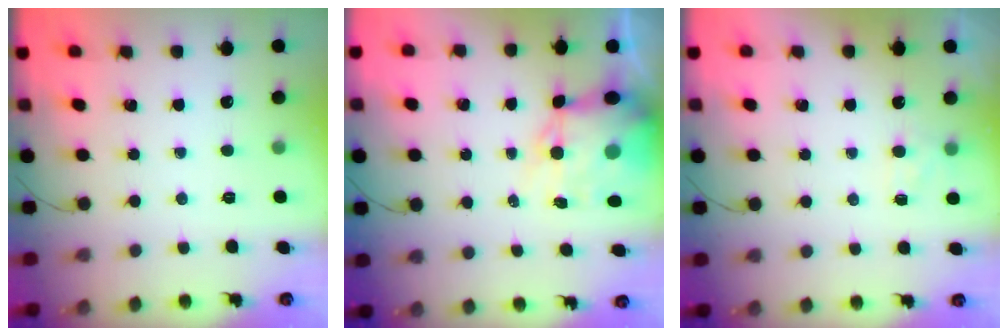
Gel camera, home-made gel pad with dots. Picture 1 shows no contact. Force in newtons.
{"total": 10.7, "press": 10.3, "slide": 3.1}
{"total": 4.1, "press": 3.9, "slide": 1.4}